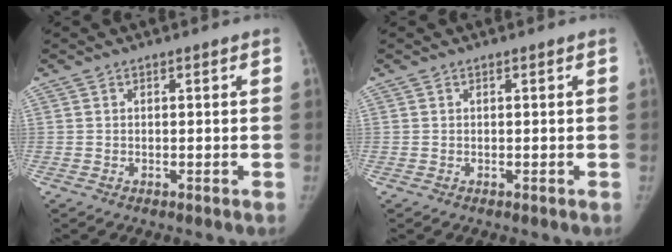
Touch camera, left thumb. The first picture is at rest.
{"total": 0.0}